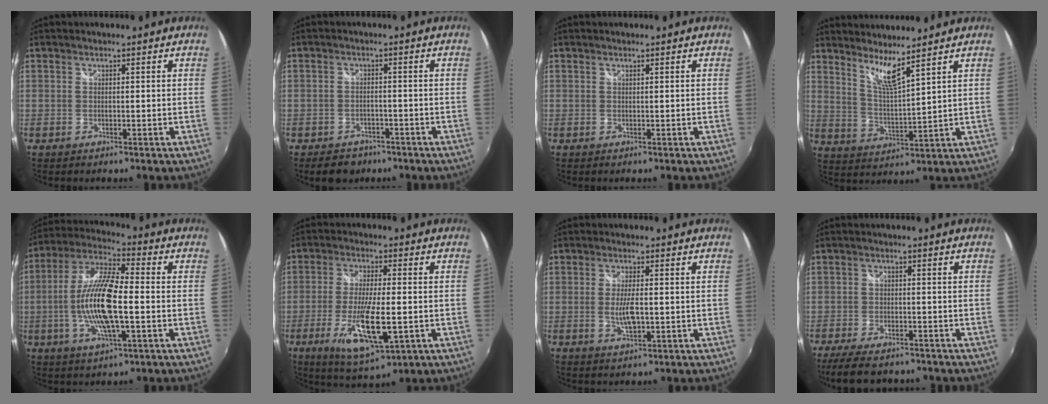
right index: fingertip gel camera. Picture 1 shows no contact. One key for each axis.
{"total": 5.9, "fx": -4.4, "fy": 3.4, "fz": 2.1, "tx": -0.052, "ty": -0.007, "tz": -0.059}
{"total": 0.0}
{"total": 6.4, "fx": 5.2, "fy": -0.4, "fz": 3.8, "tx": -0.066, "ty": -0.011, "tz": 0.098}
{"total": 15.7, "fx": -2.5, "fy": 4.0, "fz": 15.0, "tx": -0.298, "ty": -0.003, "tz": -0.050}
{"total": 13.4, "fx": -4.2, "fy": 3.1, "fz": 12.4, "tx": -0.245, "ty": -0.029, "tz": -0.071}
{"total": 4.9, "fx": -0.7, "fy": 1.5, "fz": 4.6, "tx": -0.089, "ty": -0.007, "tz": -0.011}
{"total": 10.0, "fx": -8.2, "fy": 3.1, "fz": 4.9, "tx": -0.118, "ty": -0.024, "tz": -0.137}